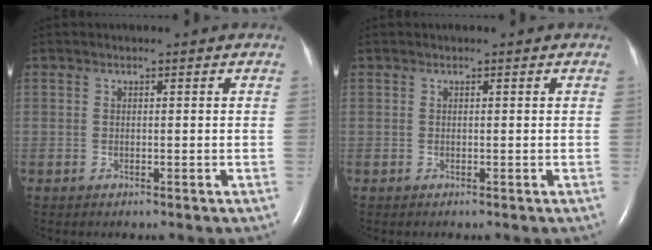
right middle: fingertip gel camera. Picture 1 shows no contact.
{"total": 0.0}